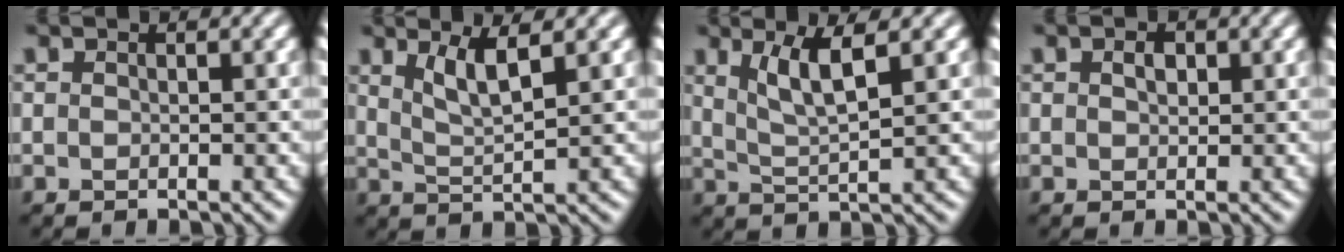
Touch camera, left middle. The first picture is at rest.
{"total": 3.2, "force": [1.7, 0.6, 2.7], "torque": [-0.050, -0.005, 0.037]}
{"total": 4.0, "force": [1.8, 0.8, 3.5], "torque": [-0.069, -0.003, 0.038]}
{"total": 1.2, "force": [0.5, 0.8, 0.8], "torque": [-0.014, 0.002, 0.008]}